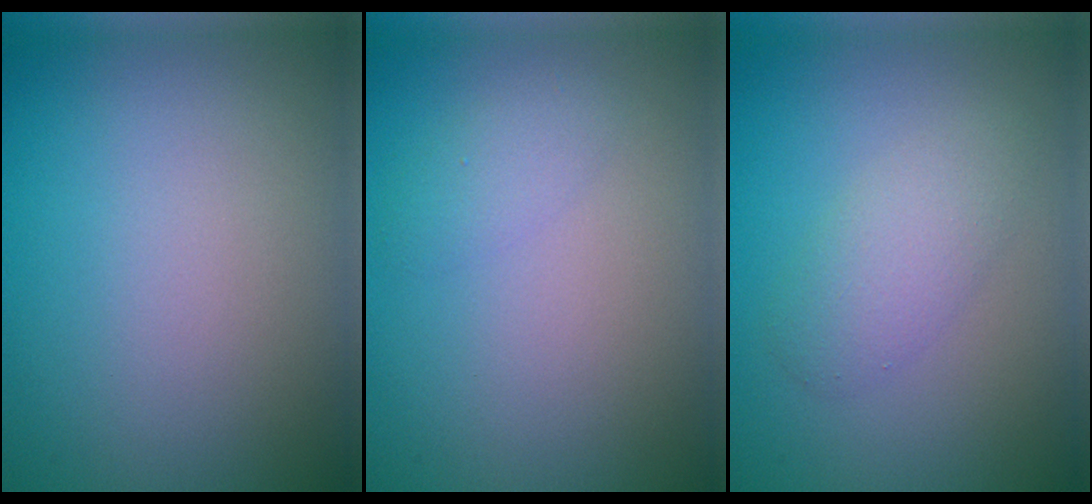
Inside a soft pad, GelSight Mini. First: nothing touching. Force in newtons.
{"total": 1.2, "press": 1.2, "slide": 0.1}
{"total": 2.6, "press": 2.6, "slide": 0.2}